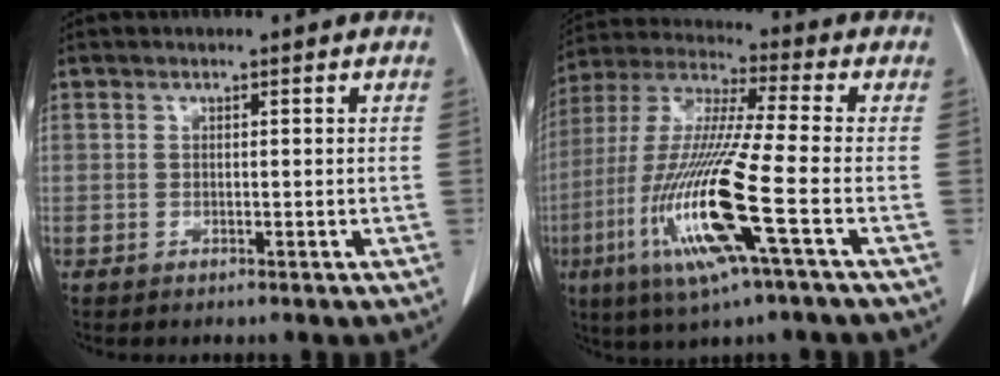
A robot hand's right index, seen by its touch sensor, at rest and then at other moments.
{"total": 17.2, "force": [-5.6, -0.1, 16.3], "torque": [-0.345, -0.021, -0.114]}